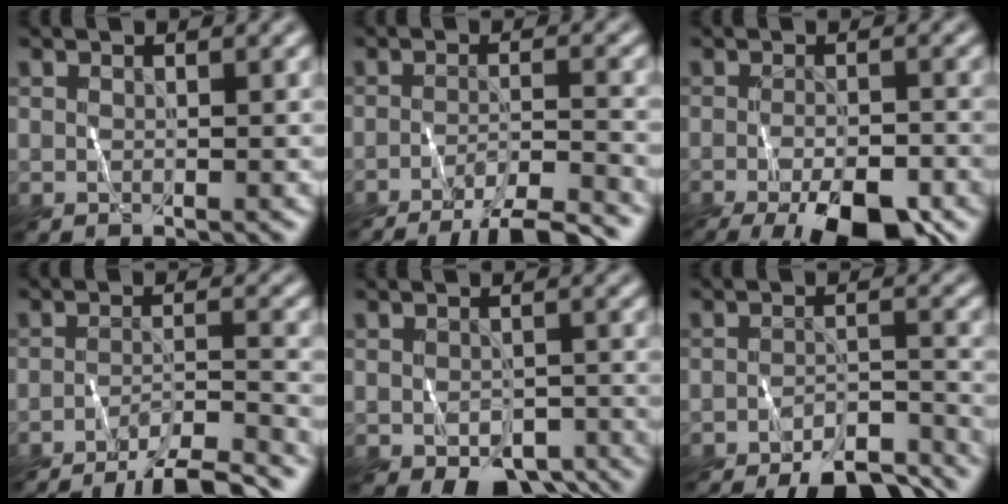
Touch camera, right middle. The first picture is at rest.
{"total": 8.1, "force": [-7.3, 1.1, 3.4], "torque": [-0.047, -0.001, -0.101]}
{"total": 8.9, "force": [-5.8, 2.8, 6.1], "torque": [-0.099, -0.018, -0.085]}
{"total": 9.0, "force": [-8.2, 1.3, 3.5], "torque": [-0.046, 0.000, -0.113]}
{"total": 4.3, "force": [-2.5, 2.3, 2.6], "torque": [-0.035, -0.011, -0.030]}
{"total": 7.4, "force": [-6.6, 1.7, 2.9], "torque": [-0.045, -0.007, -0.089]}